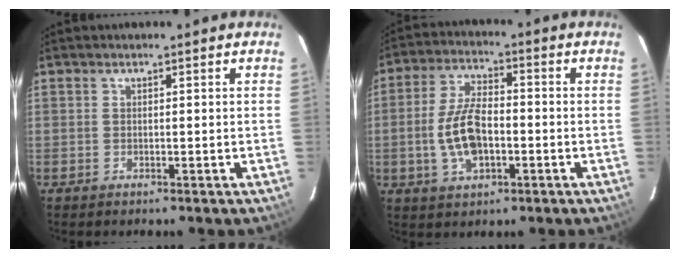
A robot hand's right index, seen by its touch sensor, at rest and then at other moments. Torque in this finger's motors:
{"motor_torque": [0.56, -0.28, 0.27, 0.12]}